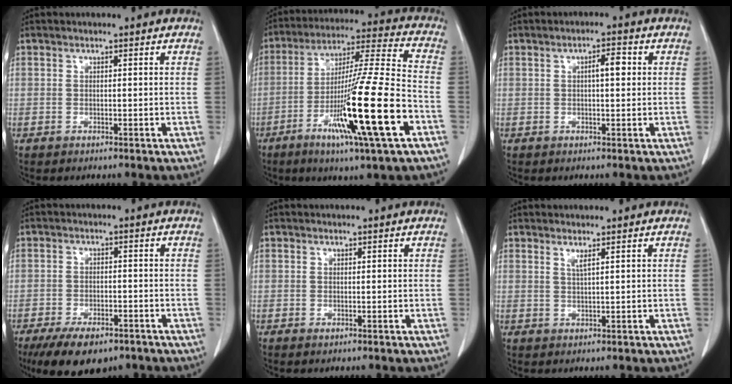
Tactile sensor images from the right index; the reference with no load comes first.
{"total": 20.7, "force": [-7.7, -0.3, 19.2], "torque": [-0.335, -0.027, -0.136]}
{"total": 2.9, "force": [0.5, 0.7, 2.8], "torque": [-0.045, 0.006, 0.007]}
{"total": 10.2, "force": [-7.3, 4.3, 5.6], "torque": [-0.089, -0.007, -0.112]}
{"total": 0.0}
{"total": 1.3, "force": [0.8, -0.2, 0.9], "torque": [-0.023, -0.006, 0.017]}